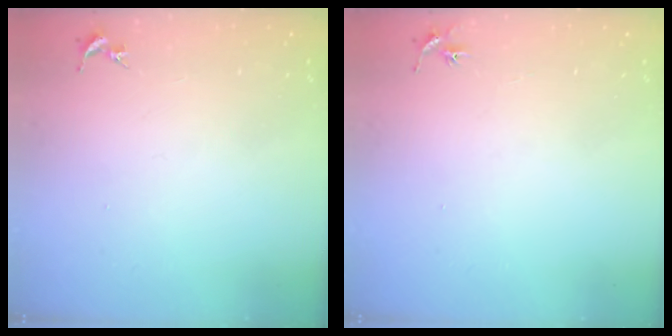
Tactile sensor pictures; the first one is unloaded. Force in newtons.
{"total": 2.9, "press": 2.9, "slide": 0.3}